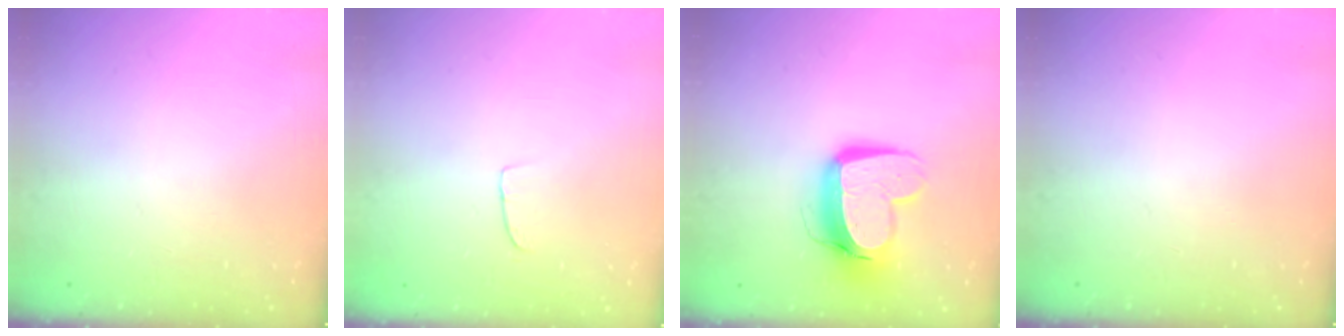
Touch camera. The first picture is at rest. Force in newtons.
{"total": 2.5, "press": 2.5, "slide": 0.1}
{"total": 13.5, "press": 13.4, "slide": 1.4}
{"total": 0.0}